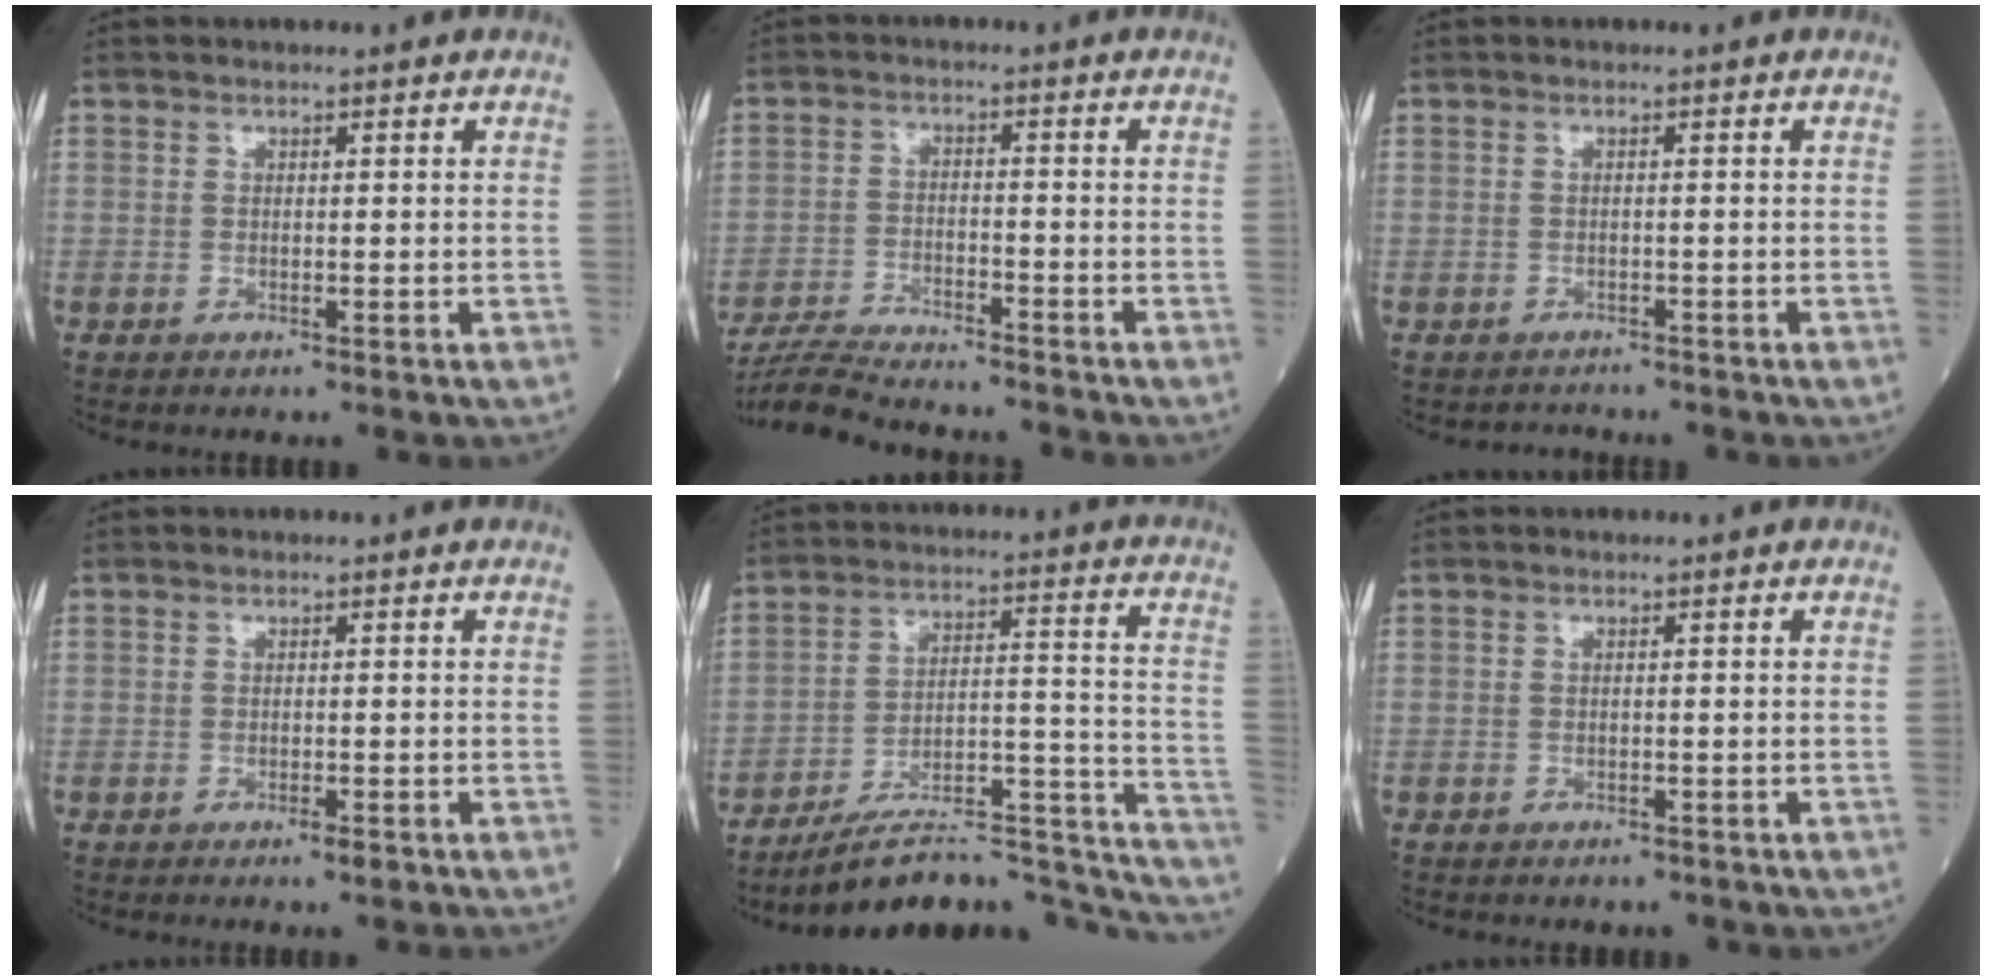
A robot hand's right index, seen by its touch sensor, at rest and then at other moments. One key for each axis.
{"total": 11.2, "fx": -10.5, "fy": 0.6, "fz": 3.9, "tx": -0.067, "ty": -0.010, "tz": -0.174}
{"total": 1.3, "fx": -1.2, "fy": 0.4, "fz": -0.2, "tx": 0.000, "ty": -0.005, "tz": -0.016}
{"total": 1.0, "fx": -0.5, "fy": 0.0, "fz": 0.8, "tx": -0.015, "ty": -0.003, "tz": -0.007}
{"total": 22.7, "fx": -20.5, "fy": 3.7, "fz": 8.9, "tx": -0.057, "ty": 0.052, "tz": -0.292}
{"total": 1.3, "fx": -1.0, "fy": 0.7, "fz": 0.5, "tx": -0.013, "ty": 0.000, "tz": -0.007}